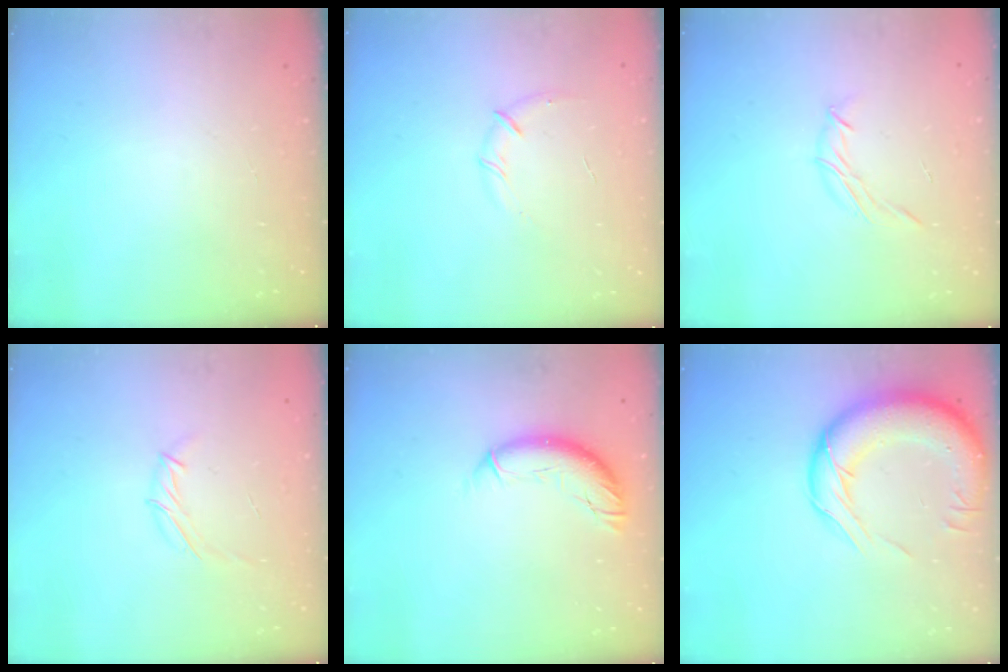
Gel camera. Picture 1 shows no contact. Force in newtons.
{"total": 8.0, "press": 7.7, "slide": 2.1}
{"total": 5.9, "press": 5.8, "slide": 1.1}
{"total": 5.7, "press": 5.7, "slide": 0.6}
{"total": 10.2, "press": 10.1, "slide": 0.9}
{"total": 17.0, "press": 16.5, "slide": 4.1}